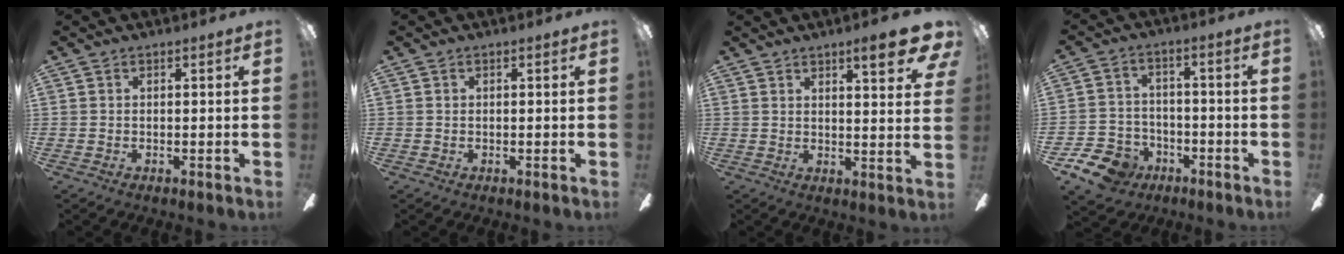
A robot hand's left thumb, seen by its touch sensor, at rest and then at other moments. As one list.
[{"total": 0.5, "force": [-0.1, 0.5, 0.2], "torque": [-0.003, 0.004, -0.003]}, {"total": 9.5, "force": [5.6, 1.9, 7.4], "torque": [-0.086, -0.036, 0.082]}, {"total": 10.6, "force": [-7.0, 6.9, 3.8], "torque": [-0.098, 0.045, -0.130]}]